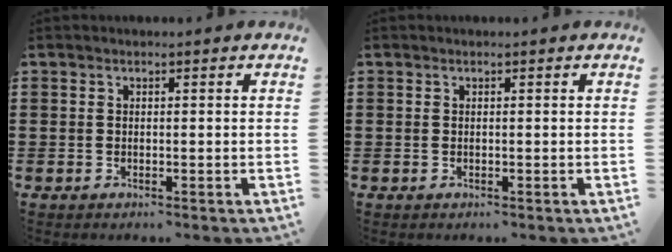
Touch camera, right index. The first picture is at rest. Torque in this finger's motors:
{"motor_torque": [0.02, 0.06, 0.02, -0.01]}